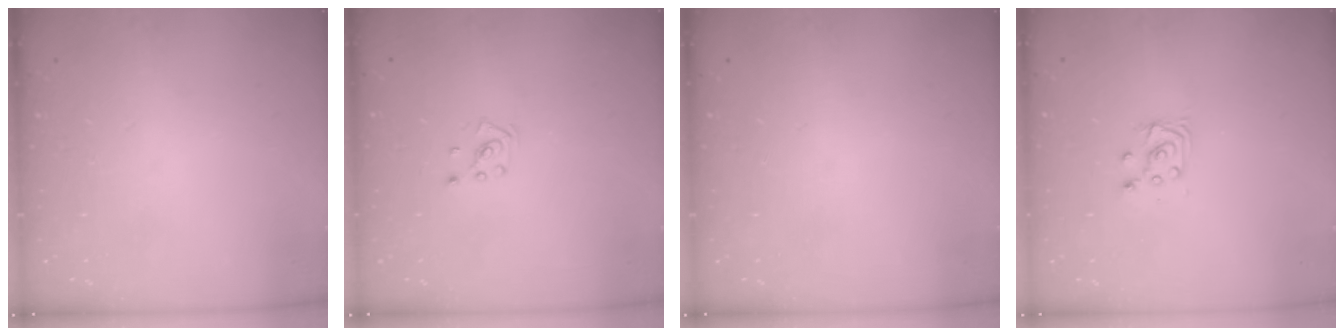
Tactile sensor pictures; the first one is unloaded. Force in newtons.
{"total": 2.2, "press": 2.2, "slide": 0.6}
{"total": 0.0}
{"total": 5.2, "press": 5.2, "slide": 0.5}